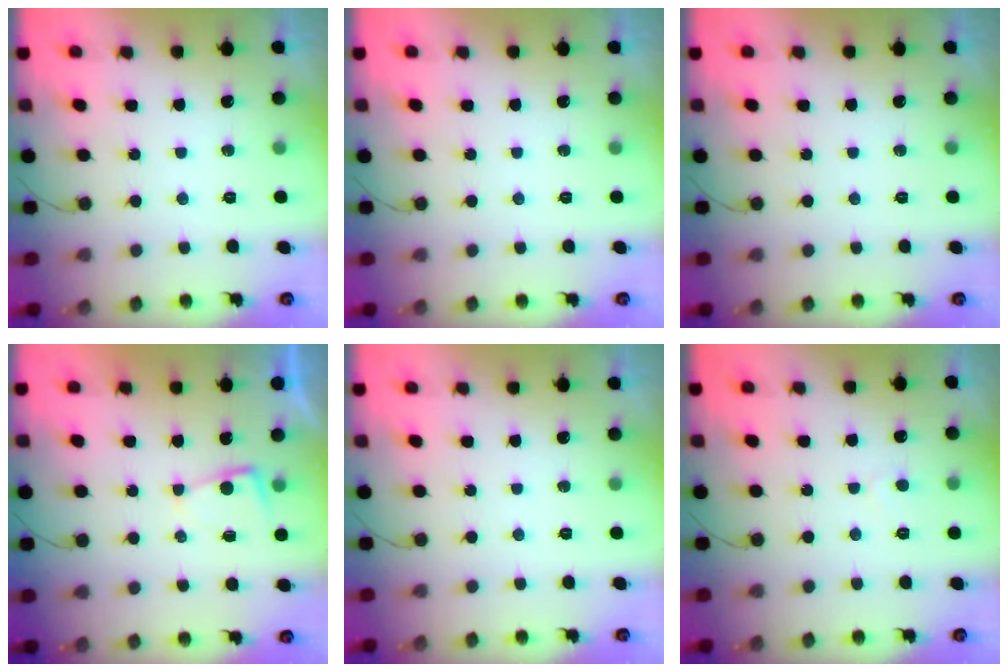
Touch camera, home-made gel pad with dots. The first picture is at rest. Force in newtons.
{"total": 0.0}
{"total": 0.0}
{"total": 2.0, "press": 2.0, "slide": 0.4}
{"total": 0.0}
{"total": 2.7, "press": 2.7, "slide": 0.3}